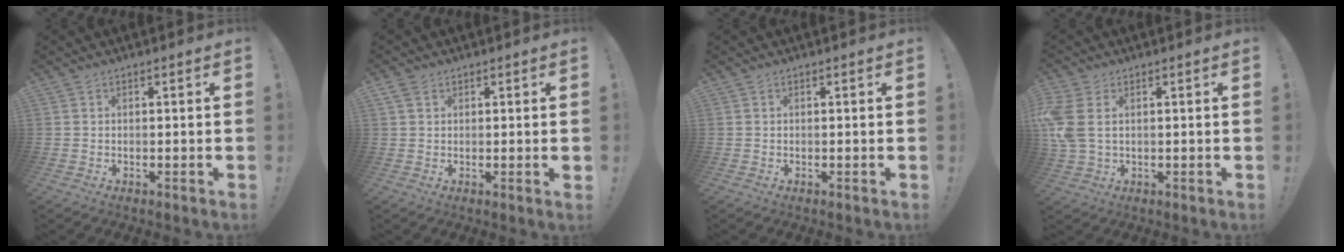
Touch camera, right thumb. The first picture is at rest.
{"total": 2.3, "force": [1.3, 1.1, 1.6], "torque": [-0.026, -0.001, 0.024]}
{"total": 0.0}
{"total": 7.7, "force": [1.6, 5.0, 5.7], "torque": [-0.121, -0.005, 0.035]}